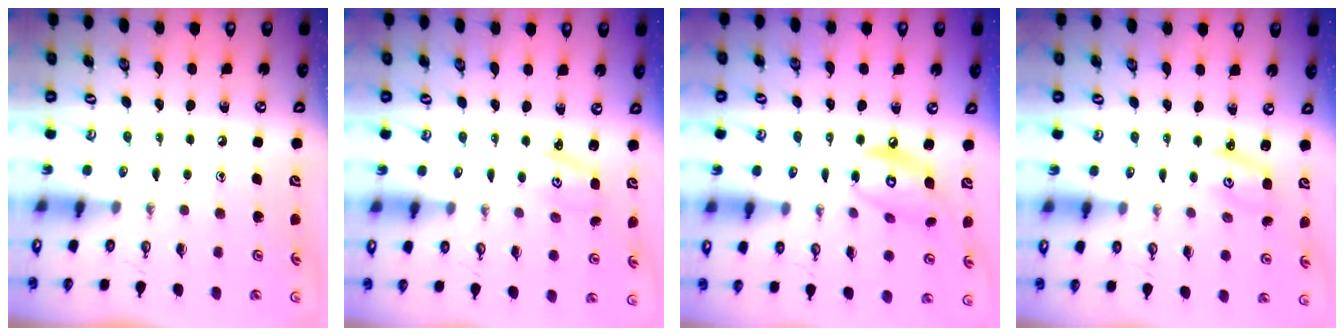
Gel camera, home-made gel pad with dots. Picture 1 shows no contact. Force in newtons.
{"total": 1.5, "press": 1.5, "slide": 0.1}
{"total": 11.4, "press": 11.3, "slide": 0.9}
{"total": 2.6, "press": 2.6, "slide": 0.2}